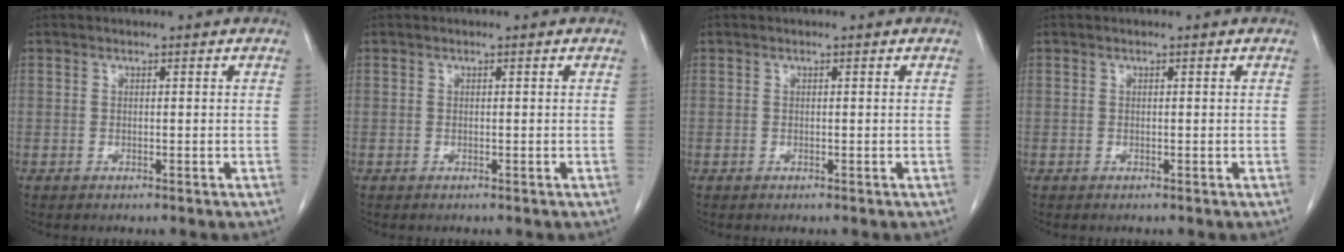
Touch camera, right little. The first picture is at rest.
{"total": 0.0}
{"total": 0.0}
{"total": 0.0}